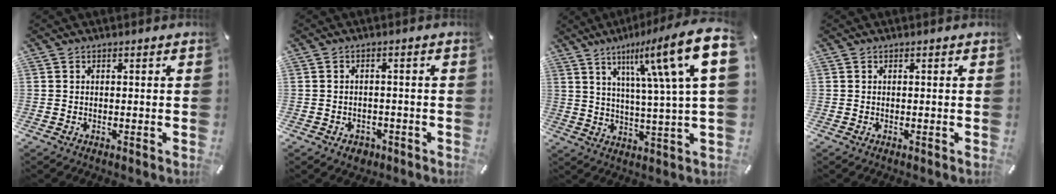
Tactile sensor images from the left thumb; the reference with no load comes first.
{"total": 2.7, "force": [-1.3, 2.2, 1.0], "torque": [-0.017, 0.006, -0.025]}
{"total": 20.1, "force": [7.7, 3.6, 18.2], "torque": [-0.272, -0.036, 0.103]}
{"total": 0.0}